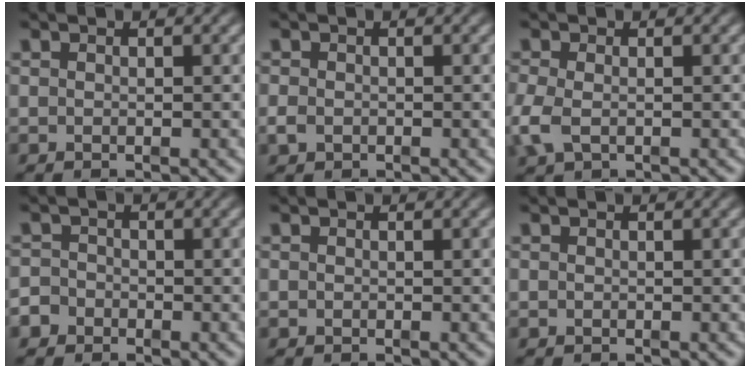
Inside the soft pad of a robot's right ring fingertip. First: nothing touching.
{"total": 0.9, "force": [-0.6, 0.5, 0.3], "torque": [-0.008, -0.003, -0.008]}
{"total": 2.0, "force": [-0.7, 1.3, 1.3], "torque": [-0.049, -0.015, -0.001]}
{"total": 1.9, "force": [-1.4, 1.2, -0.2], "torque": [0.004, -0.007, -0.027]}
{"total": 0.0}
{"total": 0.0}